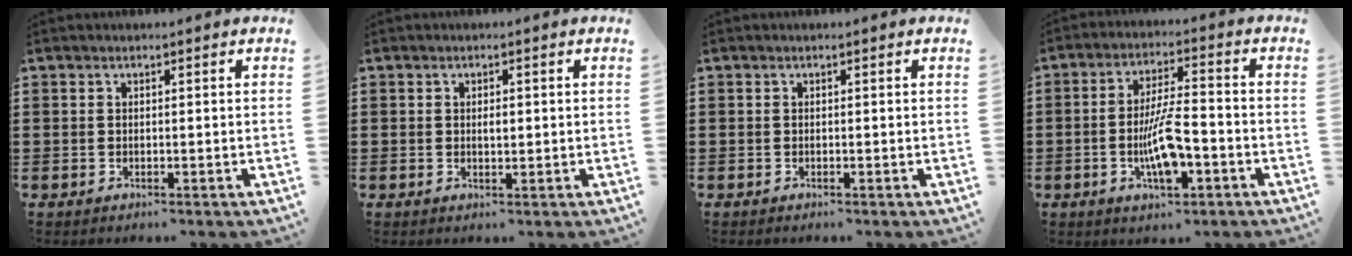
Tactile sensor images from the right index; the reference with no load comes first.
{"total": 1.4, "force": [0.1, 0.5, 1.3], "torque": [-0.026, 0.004, 0.001]}
{"total": 0.0}
{"total": 8.6, "force": [-2.6, 2.7, 7.8], "torque": [-0.162, -0.006, -0.052]}